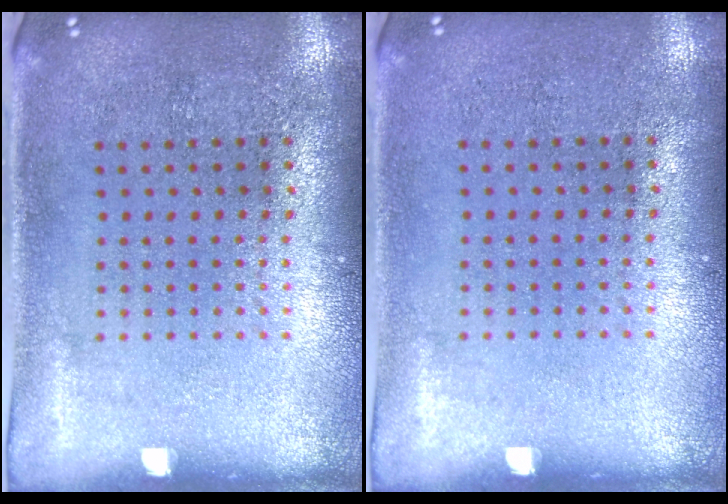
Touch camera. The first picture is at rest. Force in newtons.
{"total": 0.0}